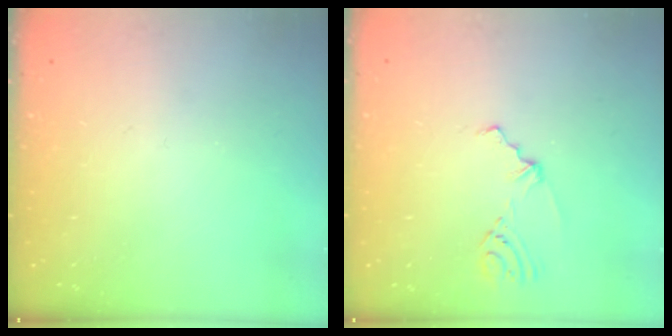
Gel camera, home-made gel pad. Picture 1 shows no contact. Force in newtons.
{"total": 2.3, "press": 1.7, "slide": 1.5}